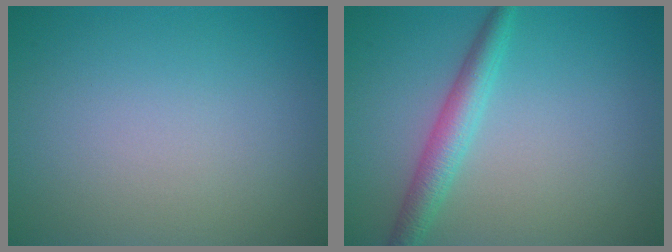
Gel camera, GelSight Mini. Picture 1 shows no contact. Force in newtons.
{"total": 3.1, "press": 3.1, "slide": 0.1}